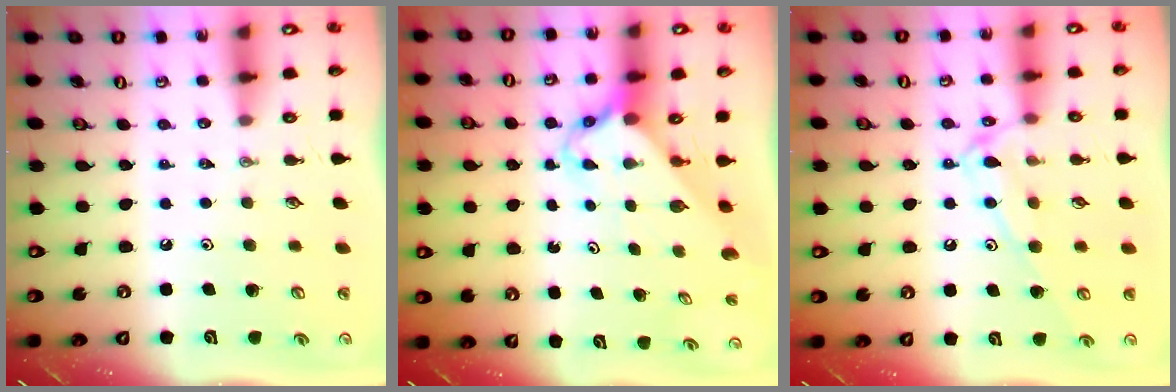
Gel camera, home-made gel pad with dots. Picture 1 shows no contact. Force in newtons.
{"total": 2.6, "press": 2.6, "slide": 0.2}
{"total": 11.9, "press": 11.8, "slide": 1.1}